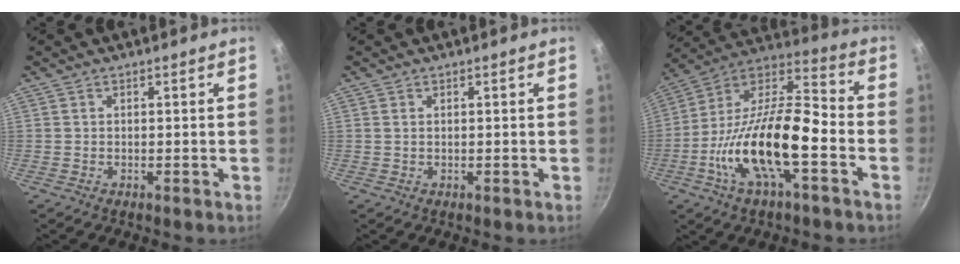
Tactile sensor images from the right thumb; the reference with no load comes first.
{"total": 0.5, "force": [0.3, 0.3, 0.3], "torque": [-0.007, 0.000, 0.005]}
{"total": 21.3, "force": [-6.3, 8.0, 18.7], "torque": [-0.338, 0.041, -0.132]}